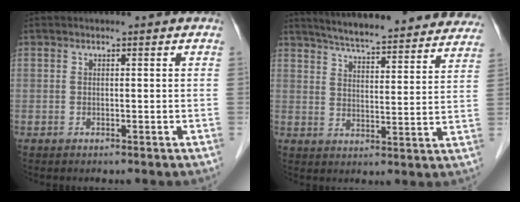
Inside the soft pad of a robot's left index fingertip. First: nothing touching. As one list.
[{"total": 24.7, "force": [22.7, 3.4, 9.3], "torque": [-0.134, -0.021, 0.286]}]